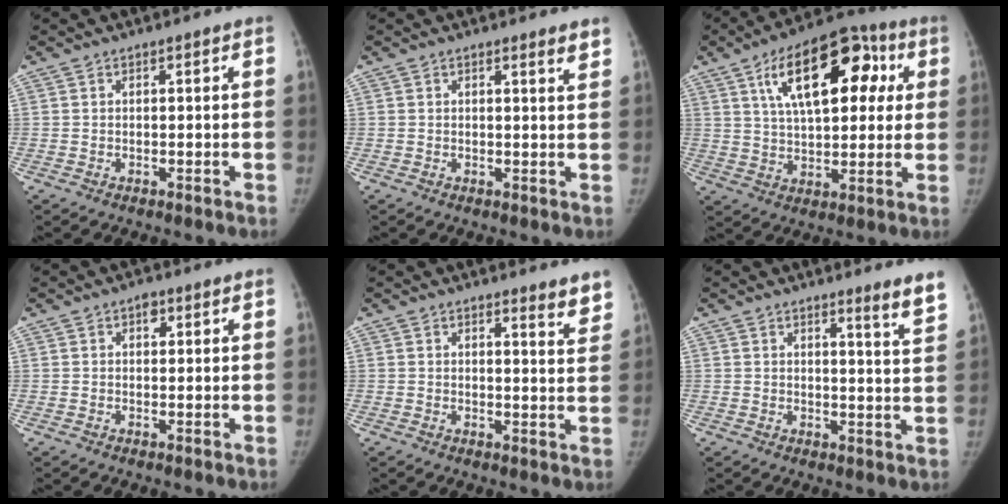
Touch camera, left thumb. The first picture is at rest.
{"total": 2.1, "force": [1.7, 0.2, 1.2], "torque": [-0.013, -0.011, 0.020]}
{"total": 19.1, "force": [6.6, 9.7, 15.1], "torque": [-0.194, 0.014, 0.101]}
{"total": 1.9, "force": [0.9, 1.3, 1.1], "torque": [-0.002, 0.000, 0.010]}
{"total": 4.4, "force": [3.8, 0.9, 2.0], "torque": [-0.009, -0.030, 0.036]}
{"total": 5.1, "force": [4.0, -0.2, 3.1], "torque": [-0.037, -0.036, 0.044]}